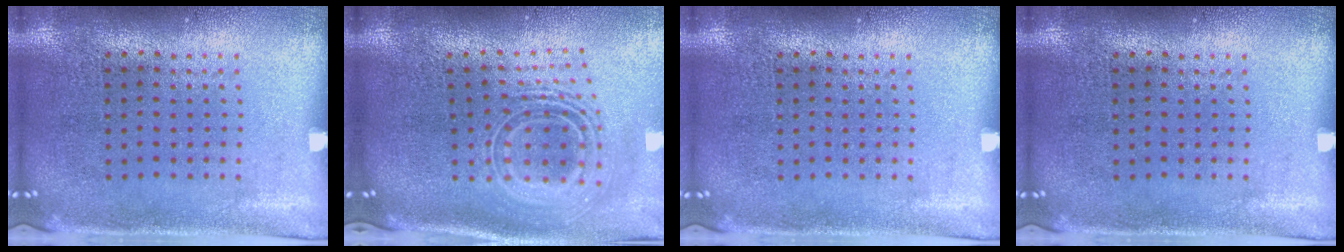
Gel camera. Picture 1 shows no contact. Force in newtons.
{"total": 2.6, "press": 1.8, "slide": 1.9}
{"total": 0.0}
{"total": 0.0}